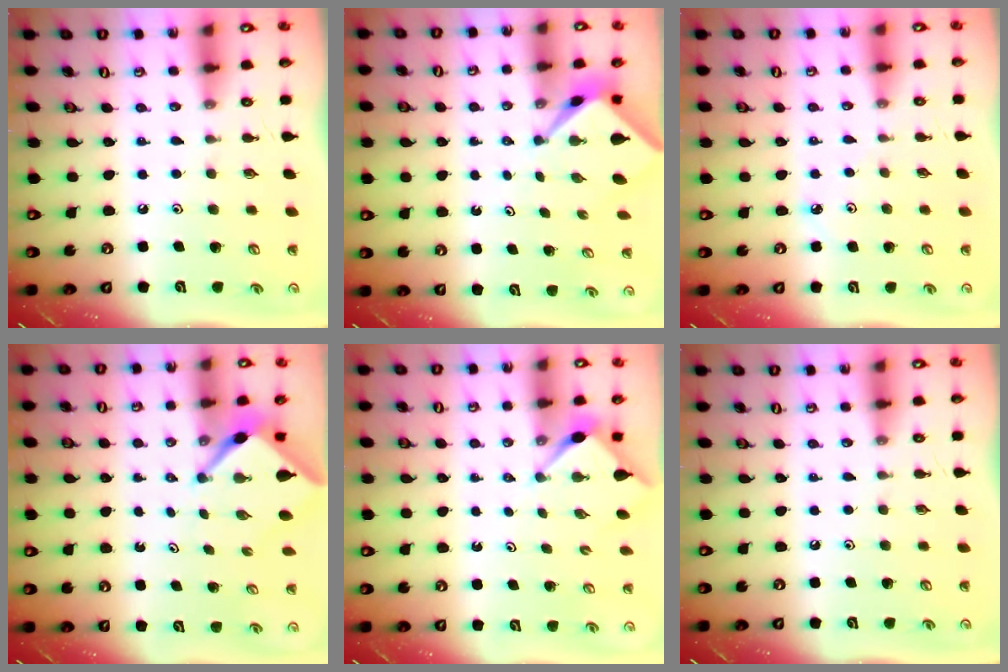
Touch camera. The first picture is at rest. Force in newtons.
{"total": 2.3, "press": 2.3, "slide": 0.3}
{"total": 2.2, "press": 2.2, "slide": 0.3}
{"total": 3.3, "press": 3.3, "slide": 0.3}
{"total": 2.7, "press": 2.7, "slide": 0.3}
{"total": 0.0}